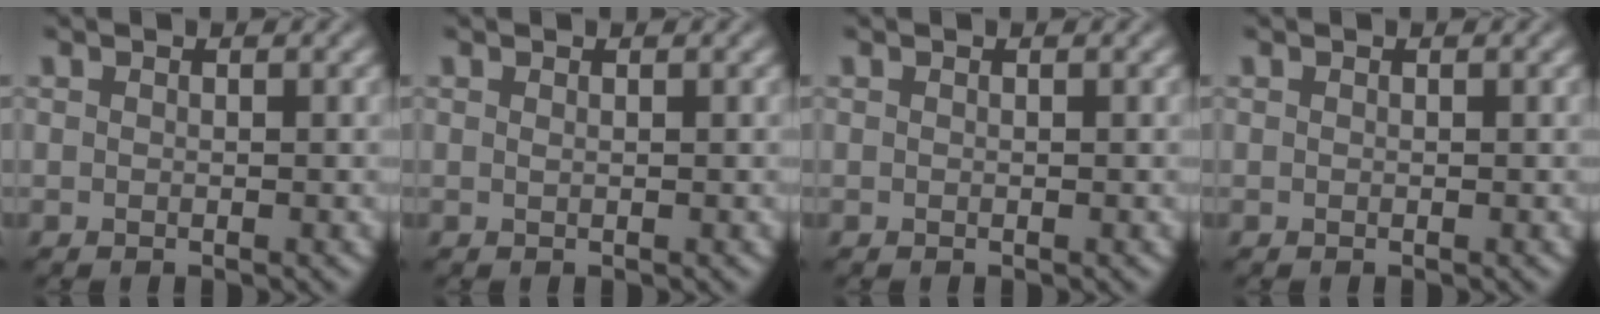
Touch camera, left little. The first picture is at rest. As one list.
[{"total": 0.0}, {"total": 0.0}, {"total": 0.0}]